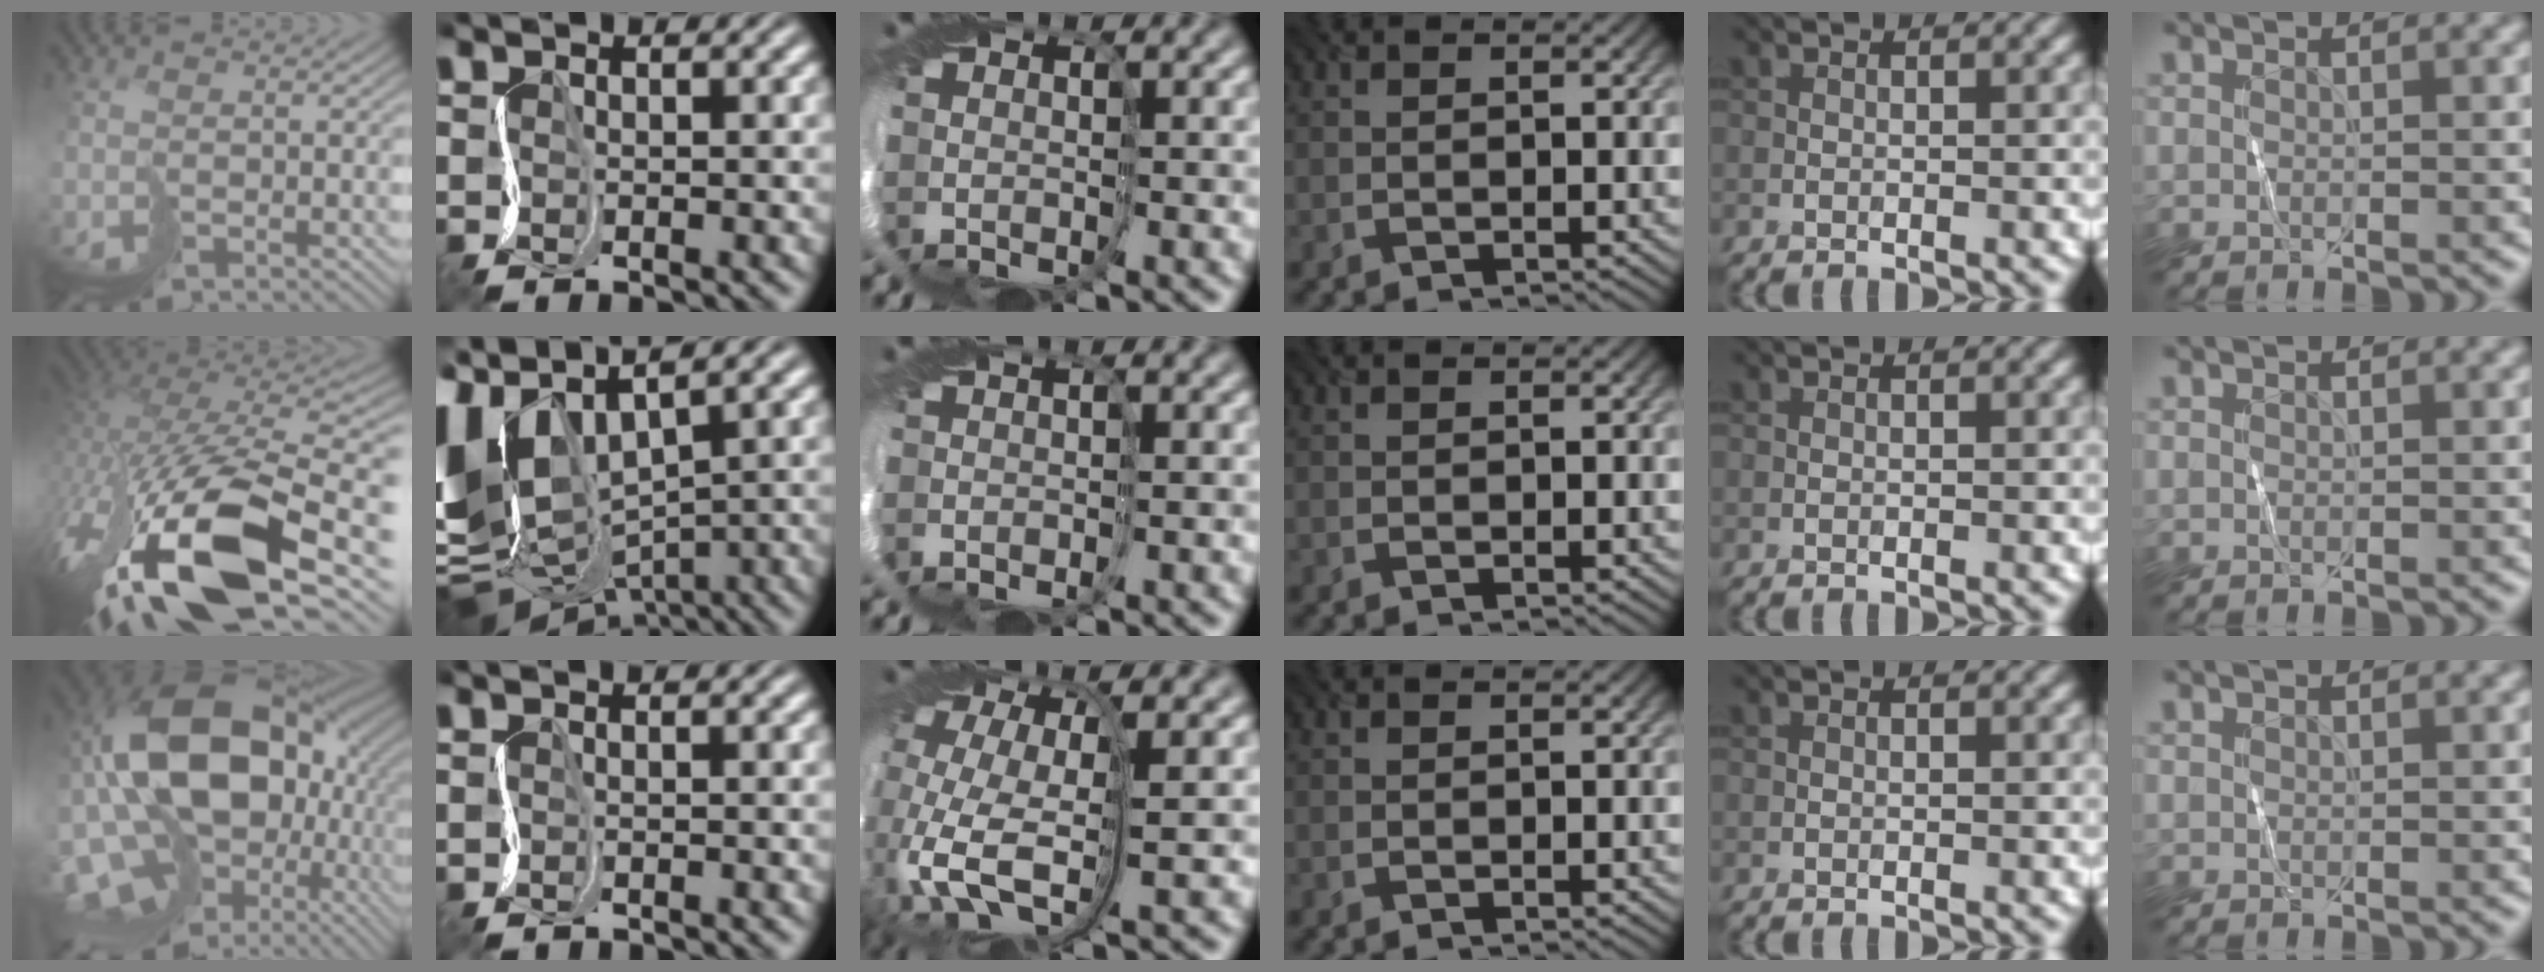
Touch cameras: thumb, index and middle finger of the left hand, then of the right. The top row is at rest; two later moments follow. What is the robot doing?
{"motion": "cut", "object": "tape"}